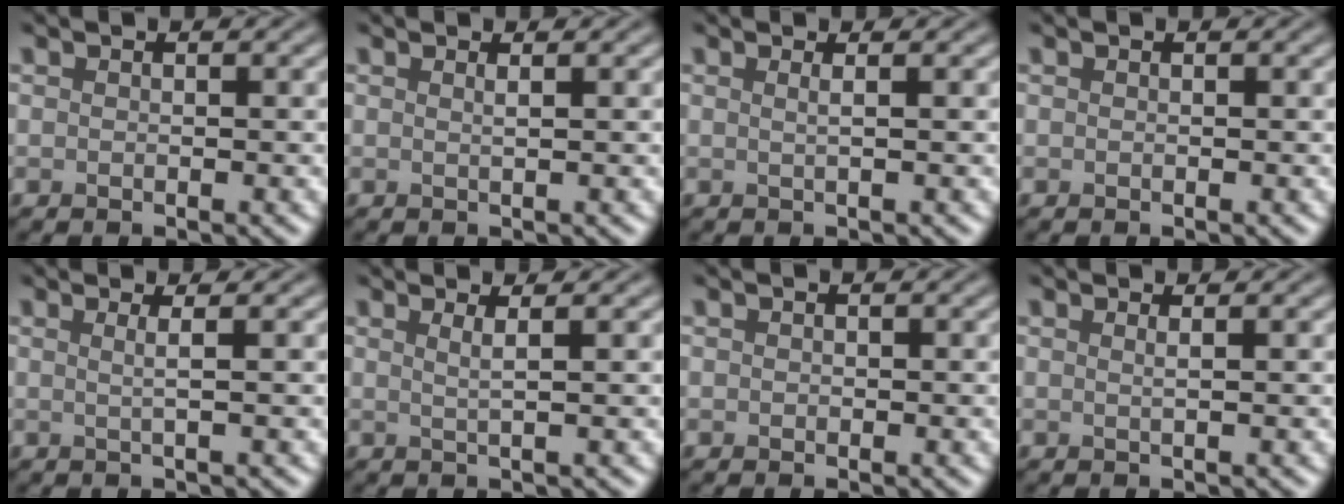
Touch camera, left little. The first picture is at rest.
{"total": 1.0, "force": [0.4, 0.4, 0.8], "torque": [-0.002, -0.001, 0.000]}
{"total": 1.5, "force": [0.5, 0.7, 1.3], "torque": [-0.010, -0.002, -0.010]}
{"total": 0.0}
{"total": 1.9, "force": [0.5, 0.6, 1.7], "torque": [-0.023, 0.002, -0.011]}
{"total": 1.9, "force": [0.8, 0.6, 1.6], "torque": [-0.021, 0.003, -0.002]}
{"total": 0.0}
{"total": 1.3, "force": [0.5, 0.6, 1.0], "torque": [-0.008, -0.001, -0.007]}